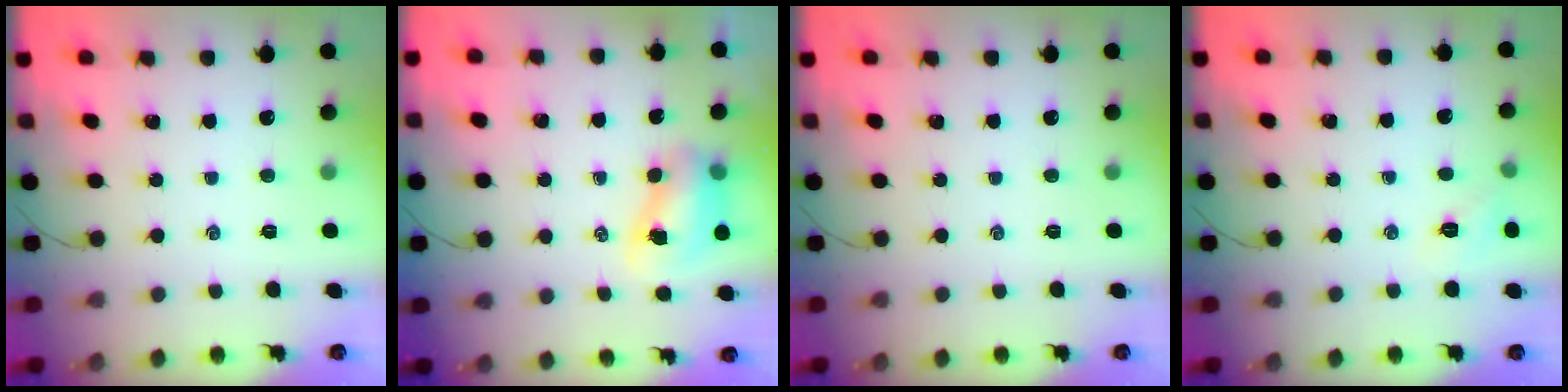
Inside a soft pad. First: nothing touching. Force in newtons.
{"total": 8.2, "press": 8.1, "slide": 1.0}
{"total": 0.0}
{"total": 5.1, "press": 5.0, "slide": 1.3}